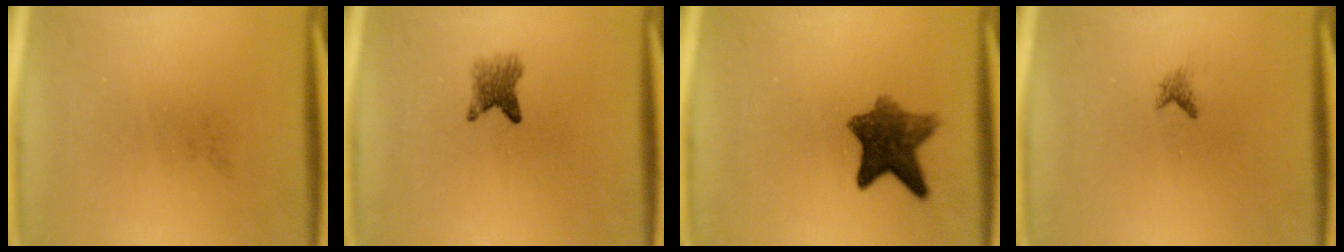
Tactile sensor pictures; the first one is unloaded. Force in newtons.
{"total": 2.9}
{"total": 7.7}
{"total": 0.8}